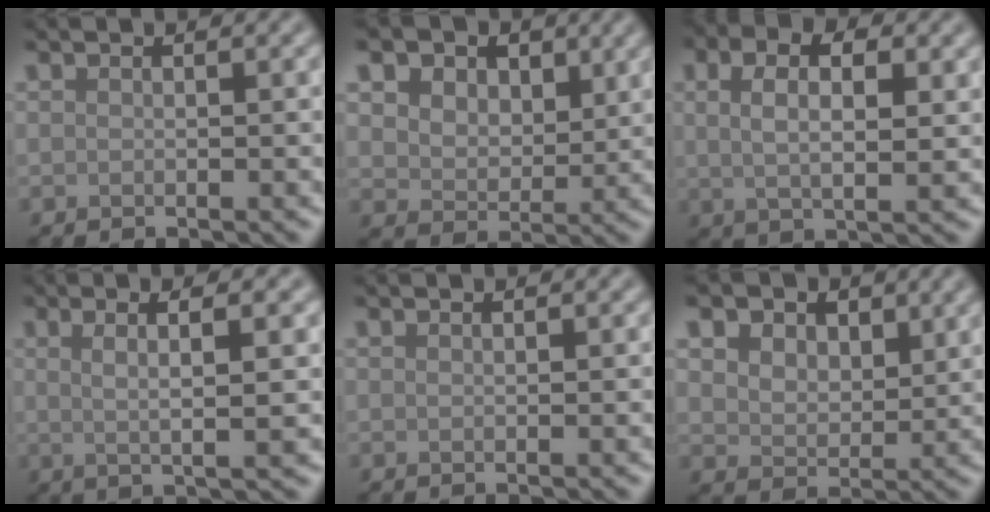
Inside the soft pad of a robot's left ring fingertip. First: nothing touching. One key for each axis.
{"total": 8.9, "fx": 4.9, "fy": 5.9, "fz": 4.5, "tx": -0.102, "ty": 0.008, "tz": 0.073}
{"total": 5.7, "fx": 1.9, "fy": 2.9, "fz": 4.6, "tx": -0.082, "ty": 0.002, "tz": 0.024}
{"total": 4.5, "fx": 1.1, "fy": 1.0, "fz": 4.3, "tx": -0.067, "ty": 0.002, "tz": 0.011}
{"total": 0.0}
{"total": 8.0, "fx": 4.5, "fy": 5.2, "fz": 4.1, "tx": -0.100, "ty": 0.008, "tz": 0.069}